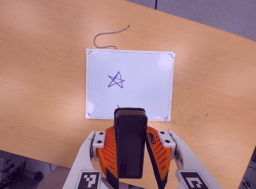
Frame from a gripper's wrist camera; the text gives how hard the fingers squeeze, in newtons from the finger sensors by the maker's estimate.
{"total": 6.4, "left": 5.0, "right": 7.8}